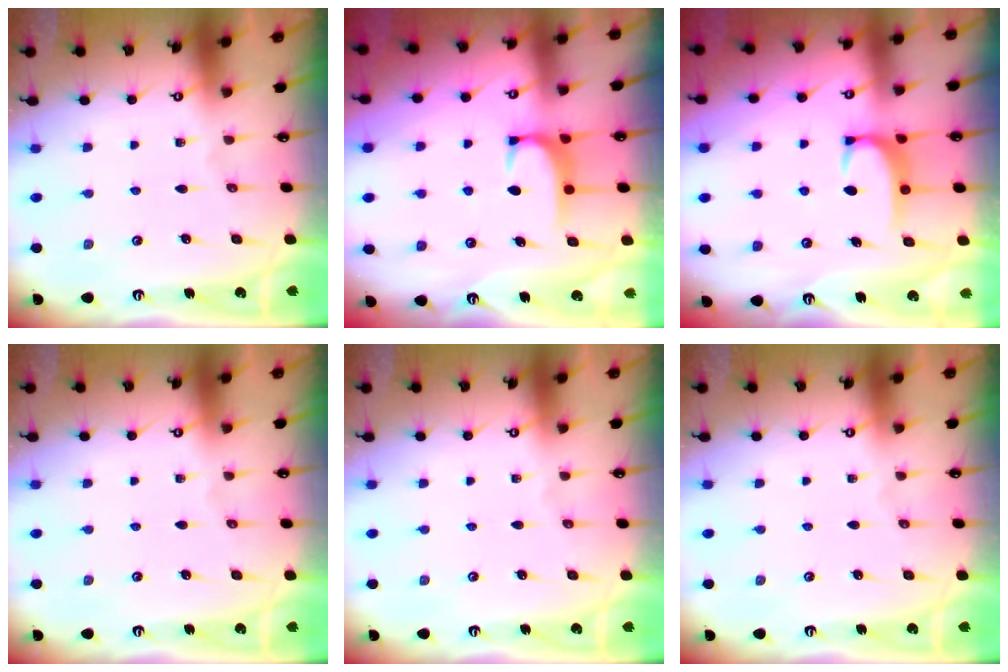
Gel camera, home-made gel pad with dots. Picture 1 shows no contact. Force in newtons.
{"total": 1.8, "press": 1.7, "slide": 0.5}
{"total": 2.8, "press": 2.8, "slide": 0.4}
{"total": 0.0}
{"total": 0.0}
{"total": 0.0}